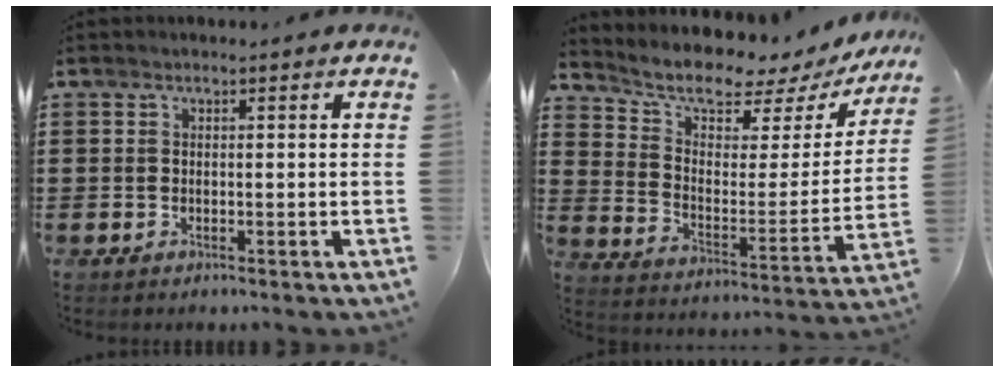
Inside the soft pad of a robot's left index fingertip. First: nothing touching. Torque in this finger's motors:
{"motor_torque": [1.44, -0.70, 0.14, -0.05]}